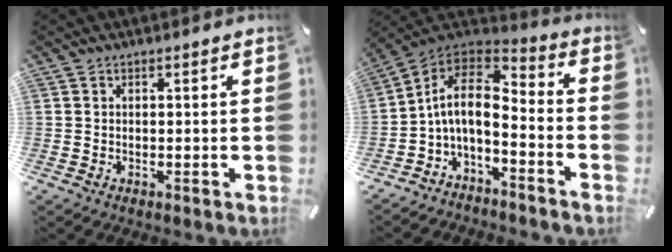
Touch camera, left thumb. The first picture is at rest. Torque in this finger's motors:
{"motor_torque": [0.49, 0.51, 0.94, 0.93, 0.15]}